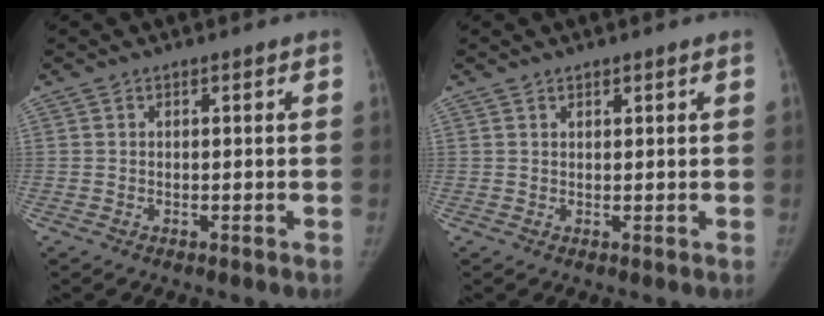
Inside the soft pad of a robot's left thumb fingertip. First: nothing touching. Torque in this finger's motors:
{"motor_torque": [-0.06, -0.09, -0.19, 0.07, 0.01]}